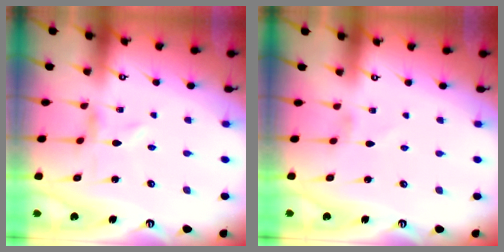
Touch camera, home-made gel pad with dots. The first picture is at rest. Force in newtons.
{"total": 0.0}